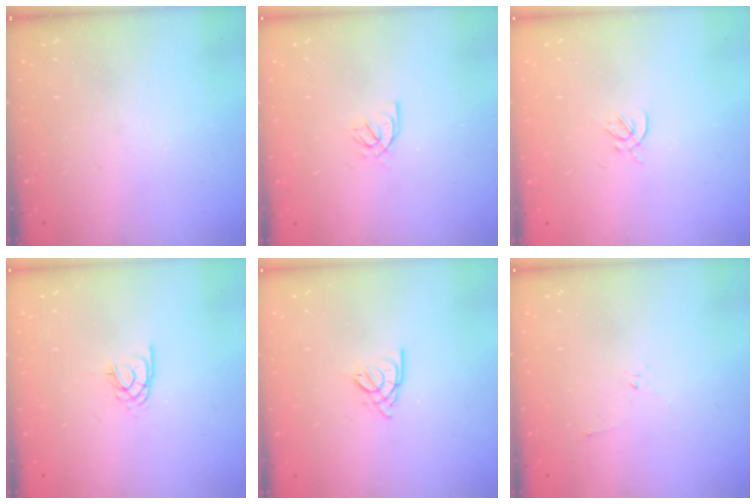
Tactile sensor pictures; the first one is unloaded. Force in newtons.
{"total": 2.6, "press": 2.6, "slide": 0.4}
{"total": 1.6, "press": 1.5, "slide": 0.6}
{"total": 2.2, "press": 2.2, "slide": 0.4}
{"total": 2.3, "press": 2.3, "slide": 0.5}
{"total": 2.2, "press": 2.1, "slide": 0.7}